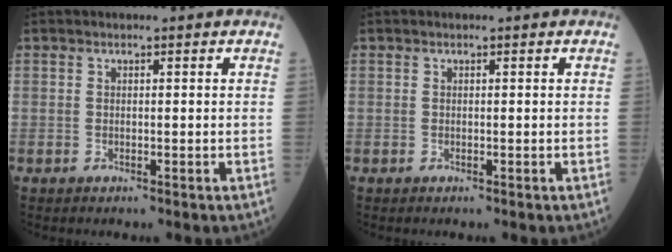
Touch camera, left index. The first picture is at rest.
{"total": 0.0}